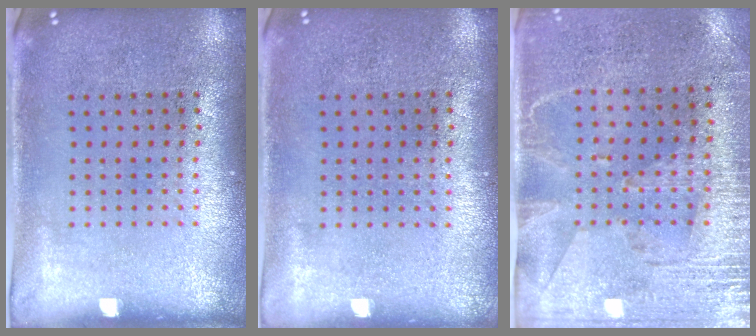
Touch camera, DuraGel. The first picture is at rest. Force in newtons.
{"total": 0.0}
{"total": 2.9, "press": 2.5, "slide": 1.4}